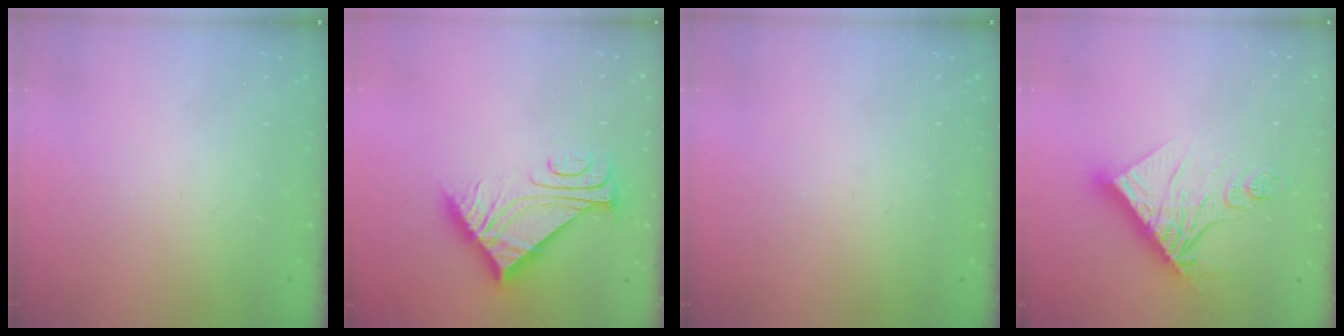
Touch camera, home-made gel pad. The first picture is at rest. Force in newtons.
{"total": 8.7, "press": 8.7, "slide": 0.1}
{"total": 0.0}
{"total": 13.9, "press": 13.9, "slide": 0.7}